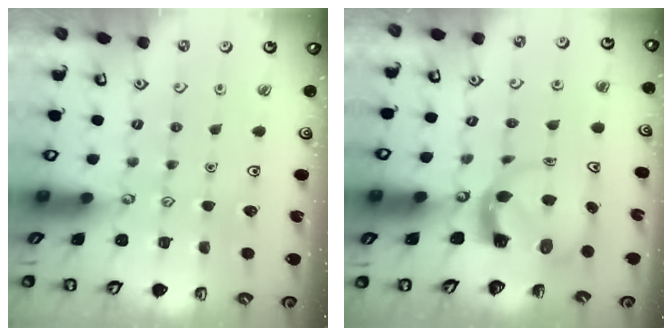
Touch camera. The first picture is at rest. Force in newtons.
{"total": 3.9, "press": 3.9, "slide": 0.5}